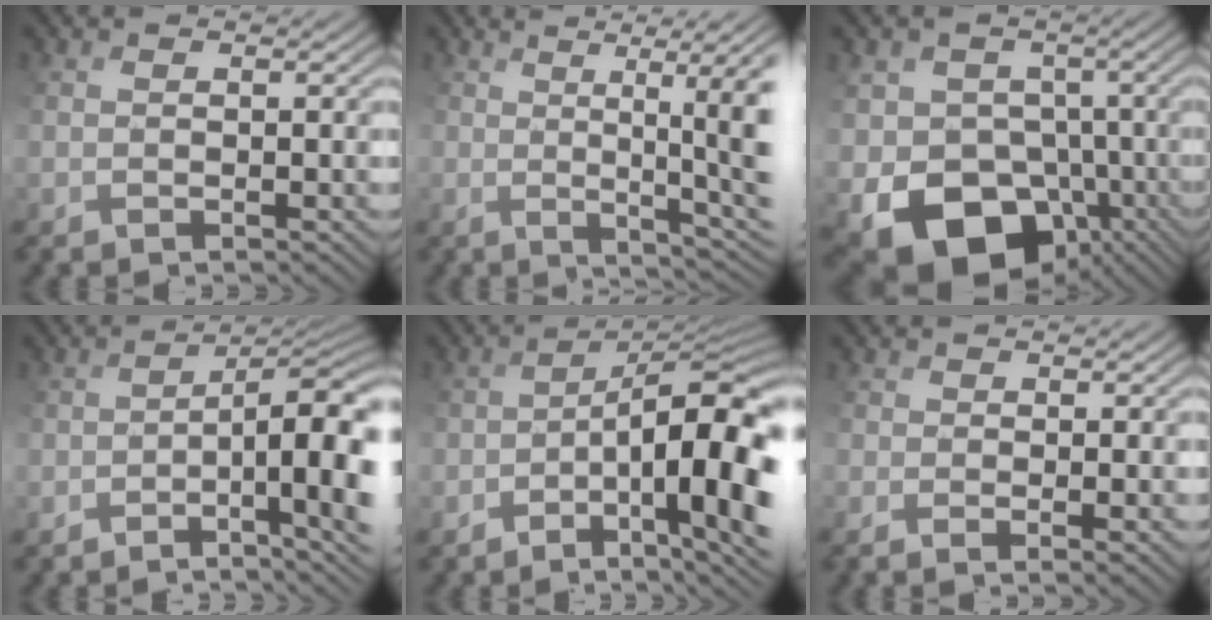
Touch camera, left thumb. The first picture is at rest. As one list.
[{"total": 10.2, "force": [0.9, 2.6, 9.9], "torque": [-0.129, 0.017, 0.031]}, {"total": 12.2, "force": [-4.6, 10.4, 4.4], "torque": [-0.103, -0.033, -0.070]}, {"total": 11.8, "force": [-4.3, 3.6, 10.4], "torque": [-0.138, 0.005, -0.045]}, {"total": 14.8, "force": [-4.8, 4.9, 13.2], "torque": [-0.185, -0.007, -0.055]}, {"total": 3.3, "force": [-0.9, 1.2, 3.0], "torque": [-0.048, -0.009, -0.005]}]